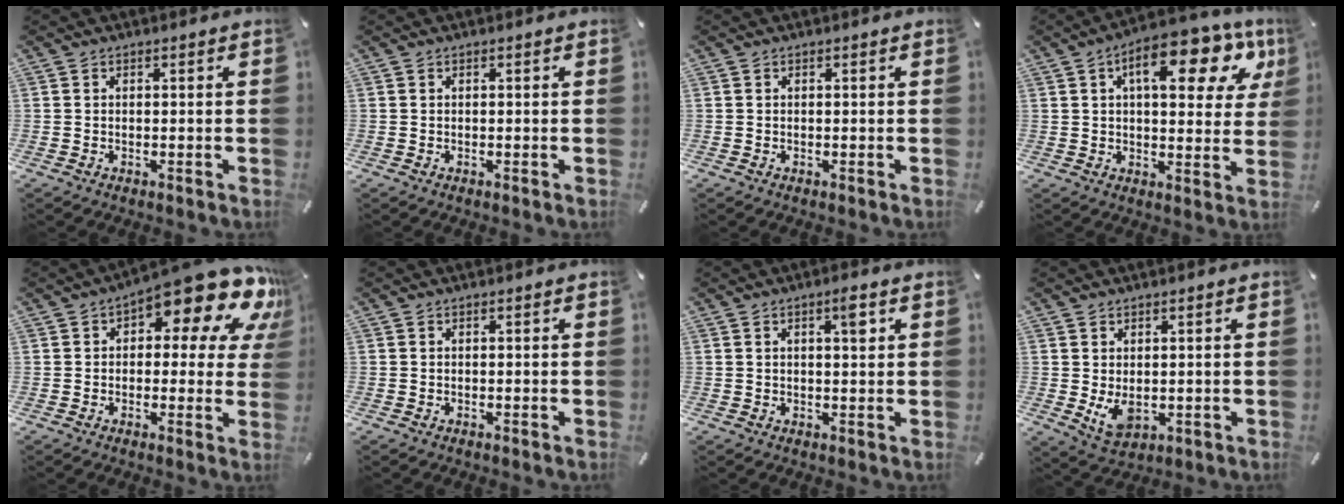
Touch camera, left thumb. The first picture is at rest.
{"total": 0.0}
{"total": 0.0}
{"total": 16.9, "force": [8.2, 7.4, 12.8], "torque": [-0.175, -0.036, 0.127]}
{"total": 16.2, "force": [10.1, 5.8, 11.3], "torque": [-0.151, -0.083, 0.162]}
{"total": 0.0}
{"total": 3.7, "force": [1.5, 1.1, 3.2], "torque": [-0.043, -0.004, 0.017]}
{"total": 5.4, "force": [0.3, 3.8, 3.8], "torque": [-0.079, -0.011, 0.005]}